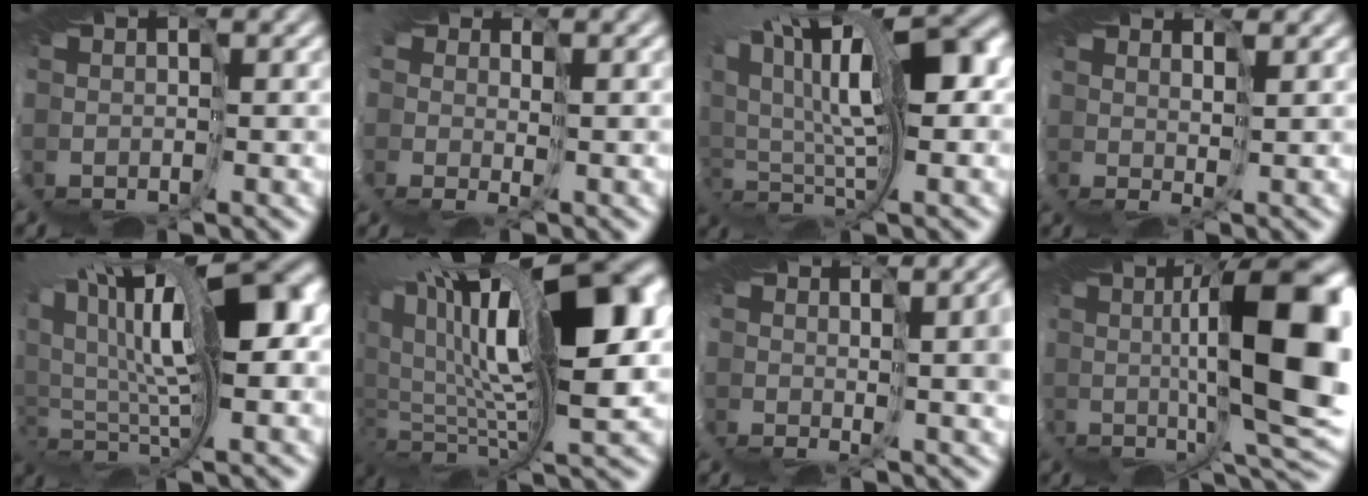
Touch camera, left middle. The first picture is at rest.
{"total": 3.5, "force": [0.4, 2.6, 2.4], "torque": [-0.034, 0.003, 0.000]}
{"total": 13.0, "force": [4.9, 5.6, 10.7], "torque": [-0.206, 0.008, 0.086]}
{"total": 2.6, "force": [2.2, 0.4, 1.3], "torque": [-0.015, 0.016, 0.022]}
{"total": 15.4, "force": [5.5, 6.7, 12.7], "torque": [-0.224, 0.010, 0.104]}
{"total": 16.3, "force": [4.4, 6.5, 14.3], "torque": [-0.242, -0.006, 0.092]}
{"total": 5.2, "force": [1.5, 1.2, 4.8], "torque": [-0.057, 0.010, 0.021]}
{"total": 13.6, "force": [2.0, 3.5, 13.0], "torque": [-0.211, 0.009, 0.035]}